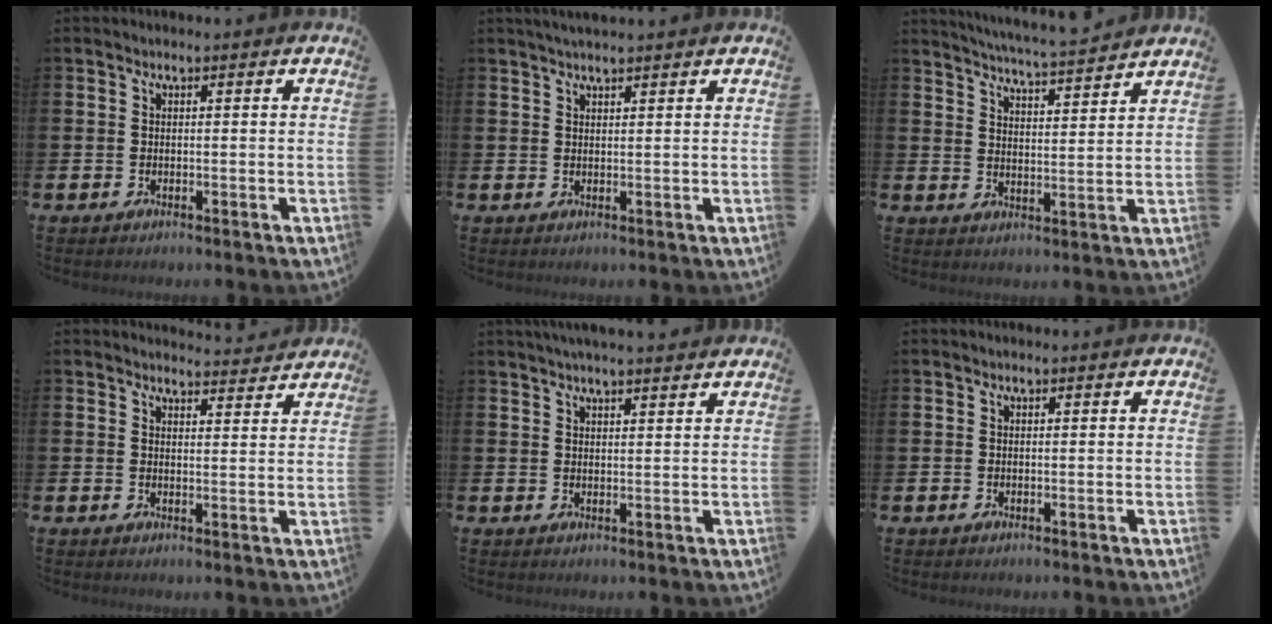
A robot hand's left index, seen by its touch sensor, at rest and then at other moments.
{"total": 2.1, "force": [1.9, 0.1, 0.8], "torque": [-0.013, -0.002, 0.034]}
{"total": 5.5, "force": [5.4, -0.5, 0.7], "torque": [-0.034, -0.036, 0.094]}
{"total": 3.3, "force": [3.3, 0.2, 0.0], "torque": [0.006, -0.025, 0.057]}
{"total": 3.1, "force": [3.0, -0.1, 0.9], "torque": [-0.020, -0.009, 0.054]}
{"total": 0.0}